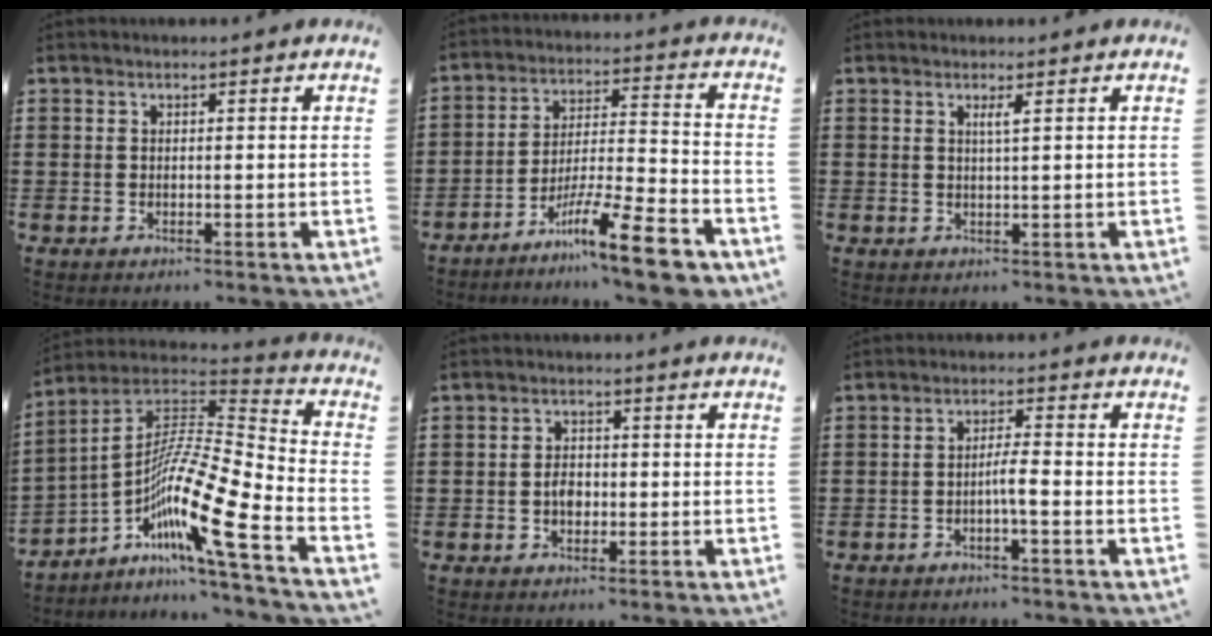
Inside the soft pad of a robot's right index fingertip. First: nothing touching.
{"total": 13.7, "force": [-9.6, 1.5, 9.6], "torque": [-0.144, 0.031, -0.169]}
{"total": 1.4, "force": [0.5, -0.1, 1.3], "torque": [-0.025, -0.002, 0.008]}
{"total": 13.3, "force": [-6.7, 1.2, 11.5], "torque": [-0.238, -0.027, -0.139]}
{"total": 2.5, "force": [-0.5, 1.7, 1.7], "torque": [-0.027, 0.001, -0.012]}
{"total": 3.0, "force": [-1.3, 0.1, 2.7], "torque": [-0.056, -0.004, -0.027]}